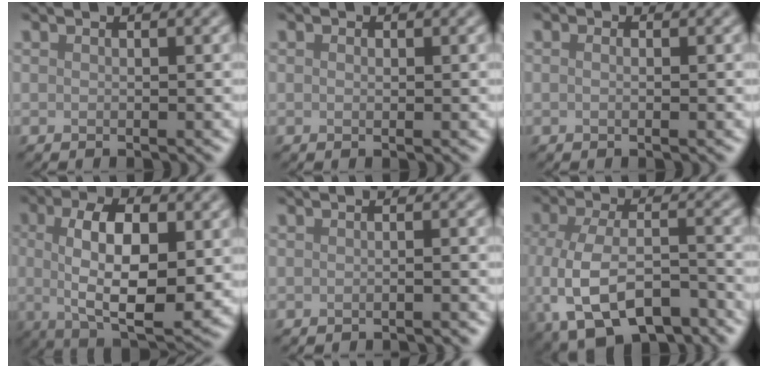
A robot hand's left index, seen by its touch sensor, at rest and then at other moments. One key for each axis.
{"total": 0.8, "fx": 0.1, "fy": 0.4, "fz": 0.6, "tx": -0.008, "ty": -0.006, "tz": 0.002}
{"total": 2.2, "fx": 0.6, "fy": 1.3, "fz": 1.6, "tx": -0.001, "ty": 0.011, "tz": -0.020}
{"total": 9.8, "fx": 0.4, "fy": 4.1, "fz": 8.9, "tx": -0.140, "ty": 0.000, "tz": 0.002}
{"total": 1.9, "fx": -1.8, "fy": 0.1, "fz": 0.5, "tx": 0.005, "ty": -0.001, "tz": -0.026}
{"total": 10.1, "fx": -4.1, "fy": 5.3, "fz": 7.5, "tx": -0.151, "ty": -0.019, "tz": -0.071}